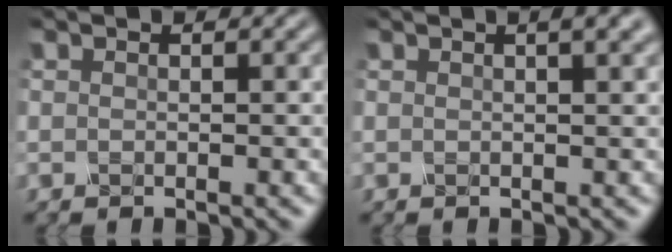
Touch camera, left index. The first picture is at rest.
{"total": 3.2, "force": [1.7, 1.1, 2.5], "torque": [-0.017, 0.008, 0.008]}